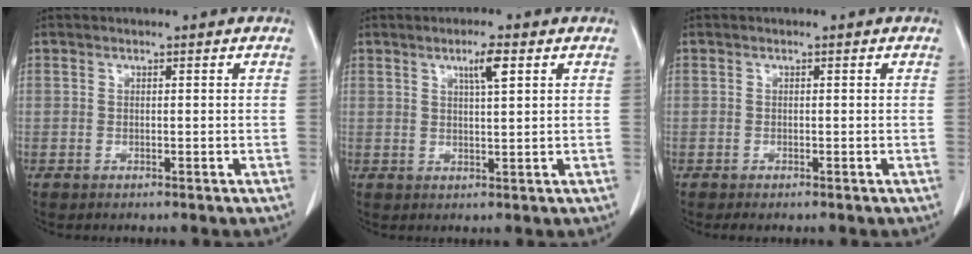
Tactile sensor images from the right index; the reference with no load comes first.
{"total": 3.6, "force": [1.8, 0.2, 3.1], "torque": [-0.054, -0.001, 0.030]}
{"total": 0.7, "force": [-0.6, 0.2, 0.4], "torque": [-0.008, -0.002, -0.006]}